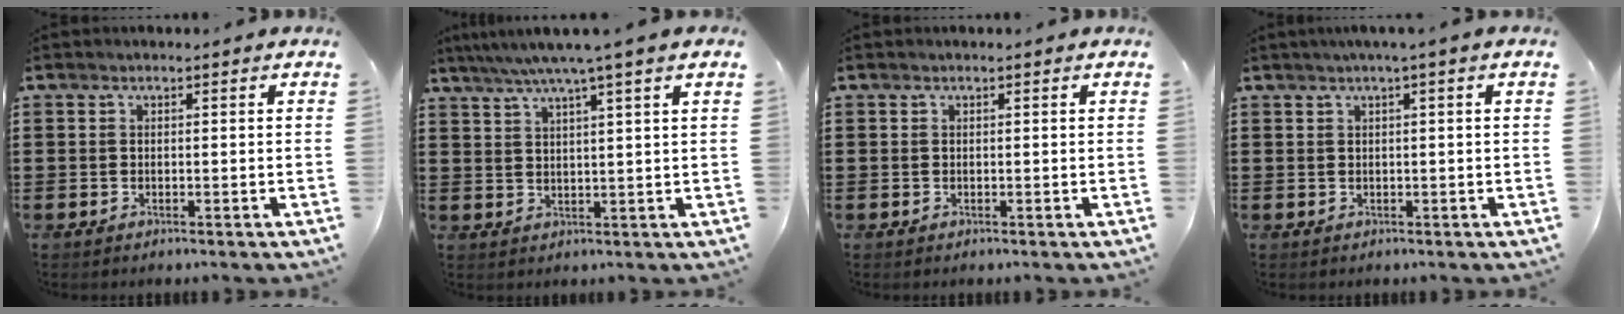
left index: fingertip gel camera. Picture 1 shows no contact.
{"total": 5.2, "force": [3.7, -1.0, 3.6], "torque": [-0.079, -0.012, 0.060]}
{"total": 0.0}
{"total": 1.2, "force": [0.3, -0.3, 1.1], "torque": [-0.018, -0.003, 0.005]}